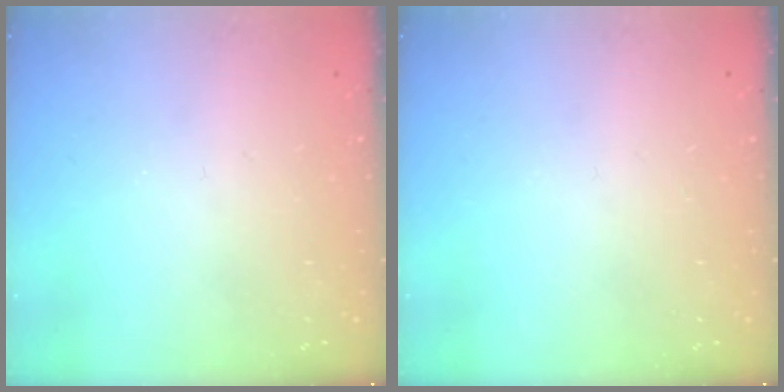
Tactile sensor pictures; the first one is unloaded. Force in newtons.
{"total": 0.0}